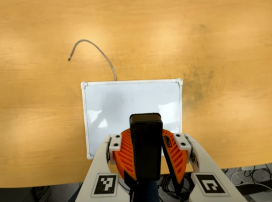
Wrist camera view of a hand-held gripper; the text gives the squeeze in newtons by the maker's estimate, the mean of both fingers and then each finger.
{"total": 7.9, "left": 8.6, "right": 7.3}